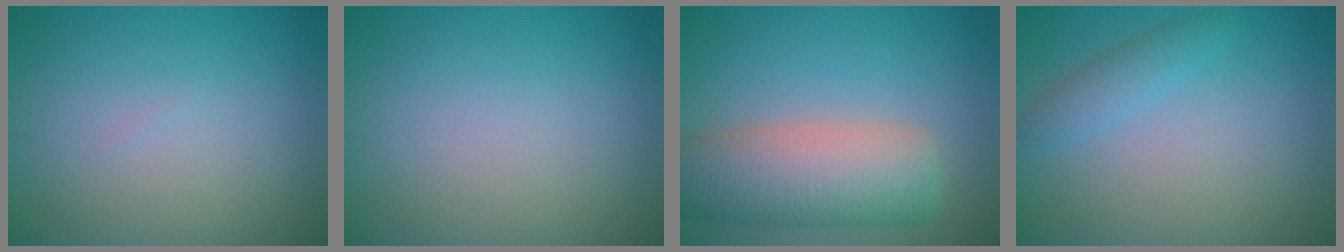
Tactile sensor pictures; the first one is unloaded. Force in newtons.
{"total": 0.0}
{"total": 8.6, "press": 8.6, "slide": 0.8}
{"total": 1.9, "press": 1.9, "slide": 0.1}